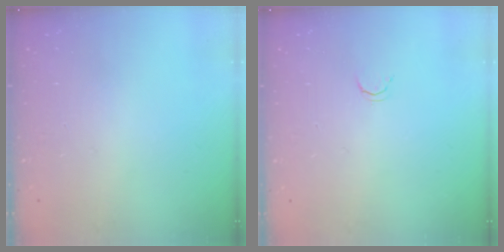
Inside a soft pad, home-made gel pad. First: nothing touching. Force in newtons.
{"total": 2.1, "press": 2.1, "slide": 0.4}